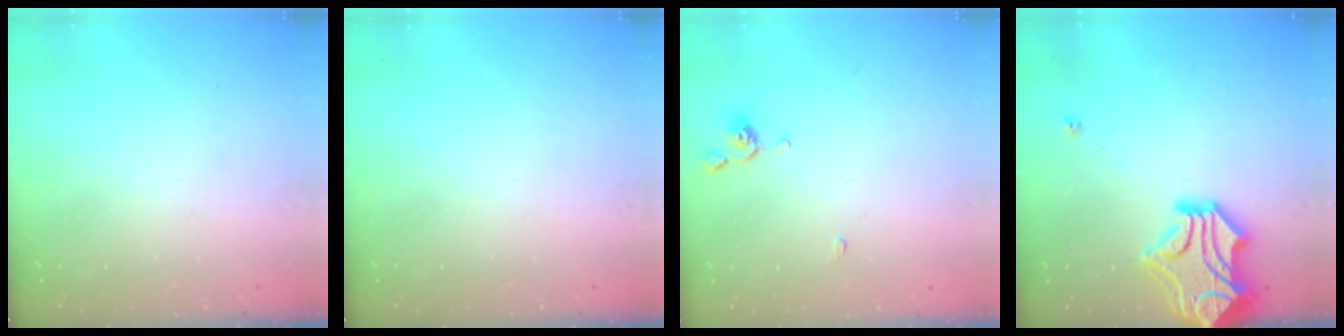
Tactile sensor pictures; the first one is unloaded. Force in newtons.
{"total": 0.0}
{"total": 0.9, "press": 0.8, "slide": 0.4}
{"total": 8.7, "press": 8.4, "slide": 2.3}